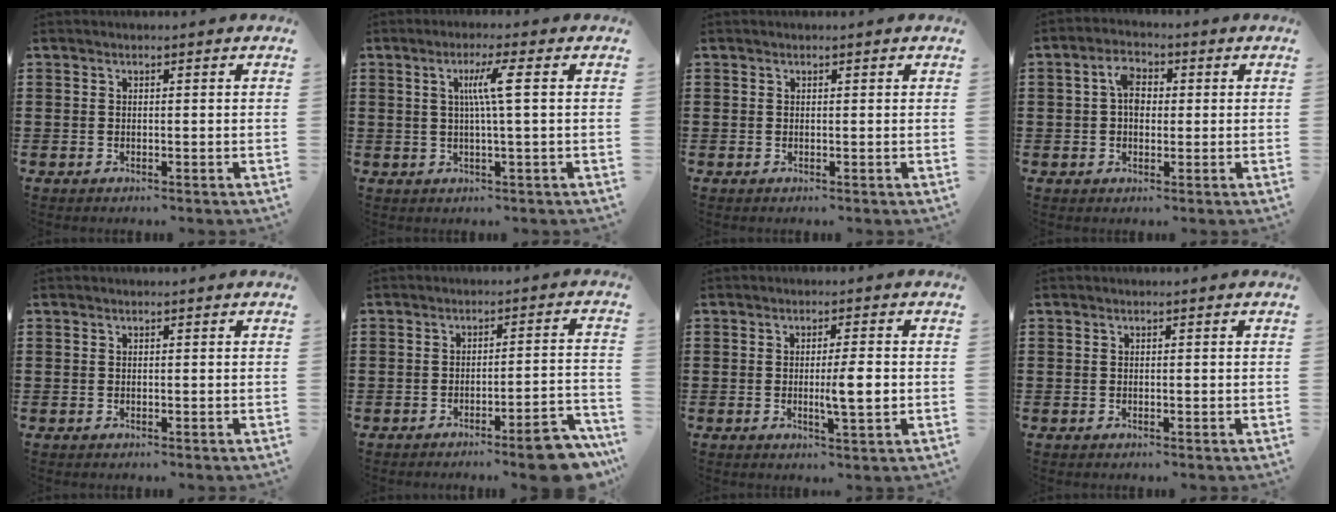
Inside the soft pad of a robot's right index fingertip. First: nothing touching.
{"total": 5.1, "force": [0.8, -0.5, 5.1], "torque": [-0.097, -0.002, 0.007]}
{"total": 0.0}
{"total": 4.4, "force": [0.5, 2.9, 3.3], "torque": [-0.064, 0.011, 0.004]}
{"total": 0.0}
{"total": 6.5, "force": [-4.9, 0.1, 4.2], "torque": [-0.064, -0.007, -0.088]}
{"total": 4.7, "force": [-0.4, 0.6, 4.7], "torque": [-0.080, -0.003, -0.008]}
{"total": 0.0}